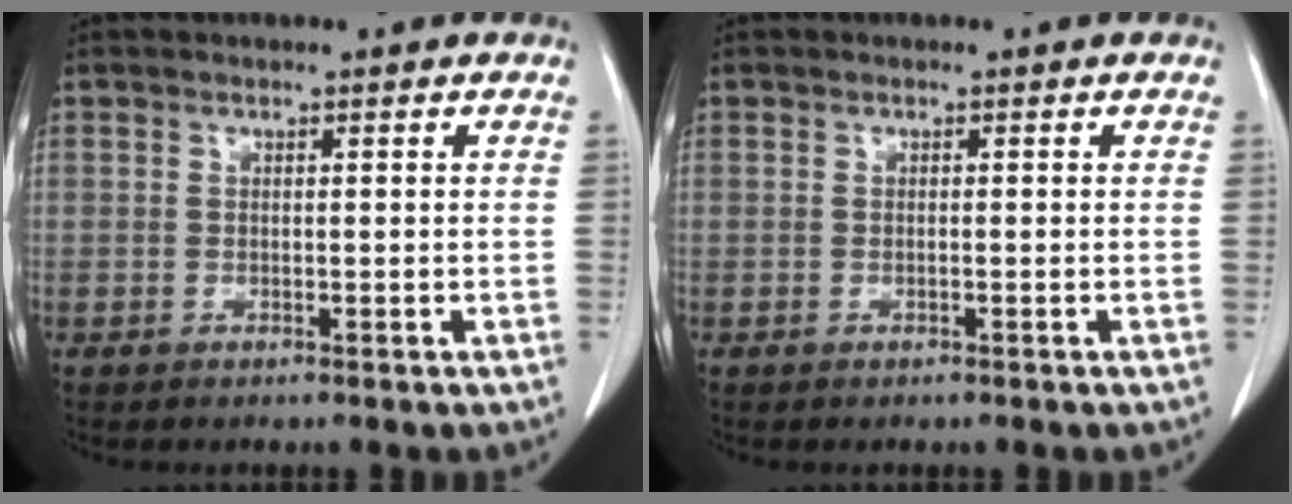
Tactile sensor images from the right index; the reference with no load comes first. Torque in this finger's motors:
{"motor_torque": [-0.03, 0.00, 0.01, 0.00]}